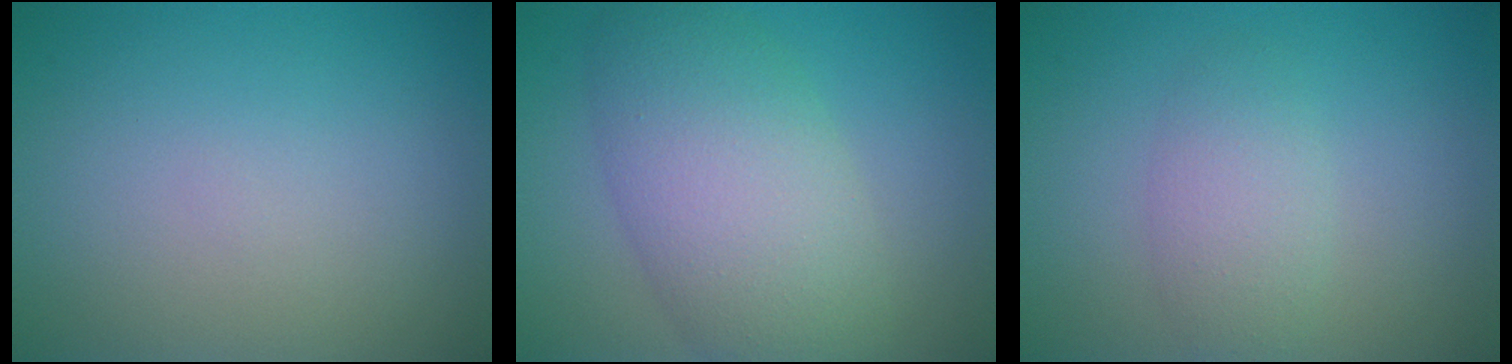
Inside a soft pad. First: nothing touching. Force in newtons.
{"total": 7.8, "press": 7.8, "slide": 0.4}
{"total": 2.7, "press": 2.7, "slide": 0.1}